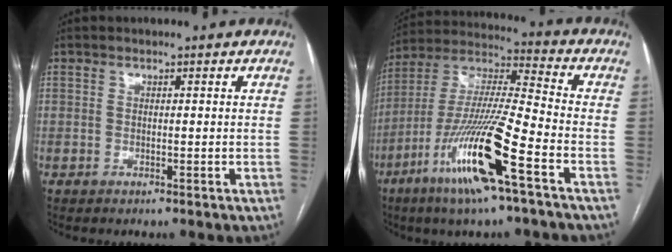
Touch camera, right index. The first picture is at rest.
{"total": 17.9, "force": [-8.5, 0.4, 15.7], "torque": [-0.329, -0.030, -0.165]}